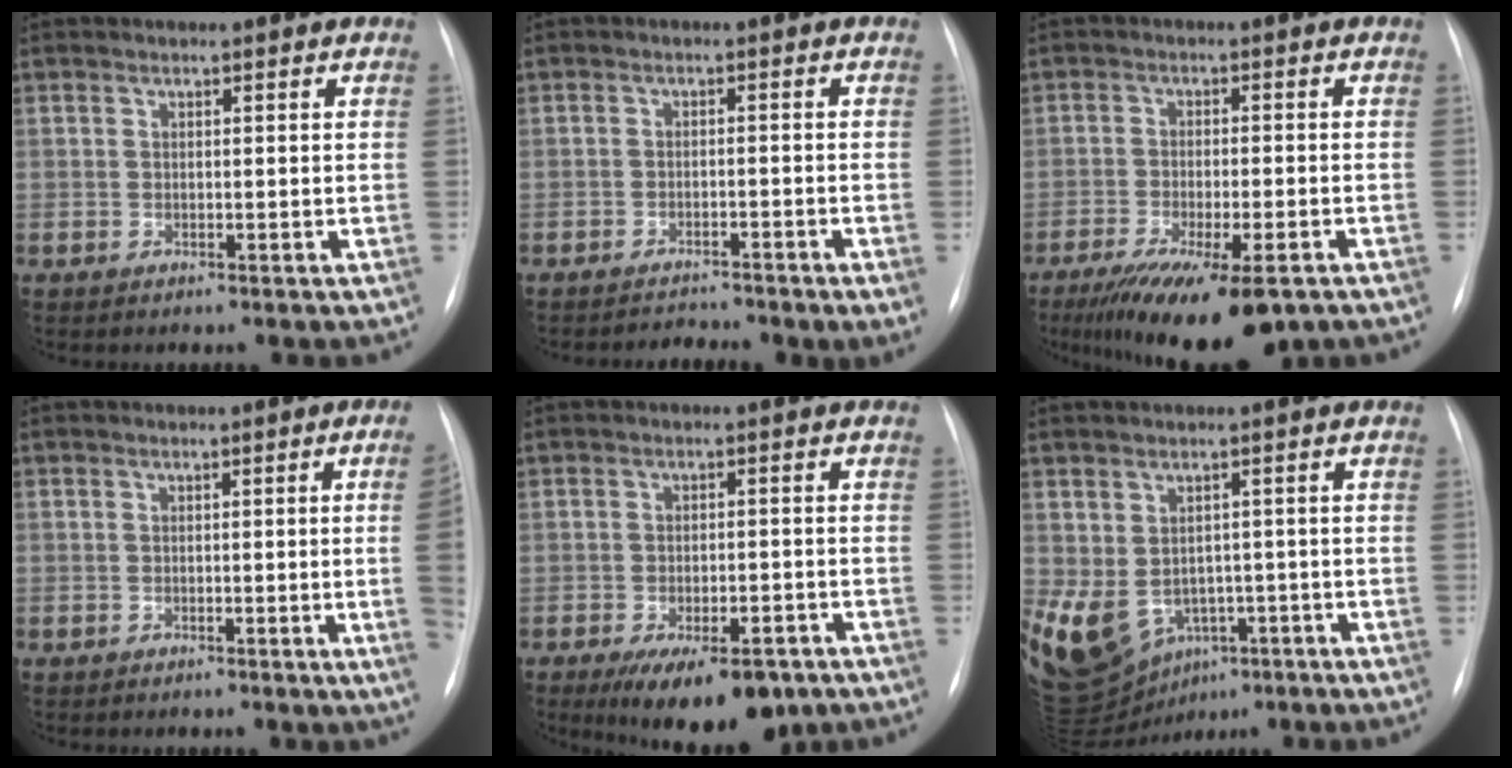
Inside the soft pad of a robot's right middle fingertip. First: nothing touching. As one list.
[{"total": 2.3, "force": [-2.2, 0.0, 0.8], "torque": [-0.007, -0.006, -0.030]}, {"total": 14.8, "force": [-10.2, 3.6, 10.1], "torque": [-0.146, -0.027, -0.154]}, {"total": 4.9, "force": [-0.7, -1.5, 4.6], "torque": [-0.044, -0.008, -0.012]}, {"total": 11.3, "force": [-7.6, 4.5, 7.1], "torque": [-0.100, -0.005, -0.110]}, {"total": 17.2, "force": [-6.7, 12.8, 9.3], "torque": [-0.223, -0.003, -0.085]}]